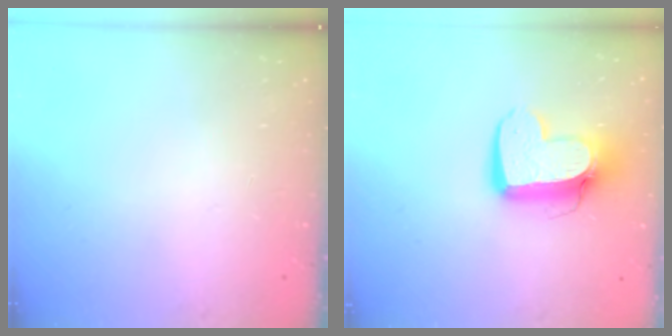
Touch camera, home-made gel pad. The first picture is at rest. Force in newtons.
{"total": 13.0, "press": 12.9, "slide": 1.4}